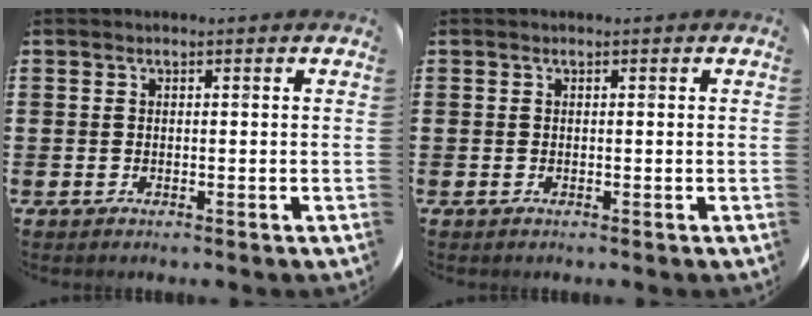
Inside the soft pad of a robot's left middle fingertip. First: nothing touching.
{"total": 0.0}